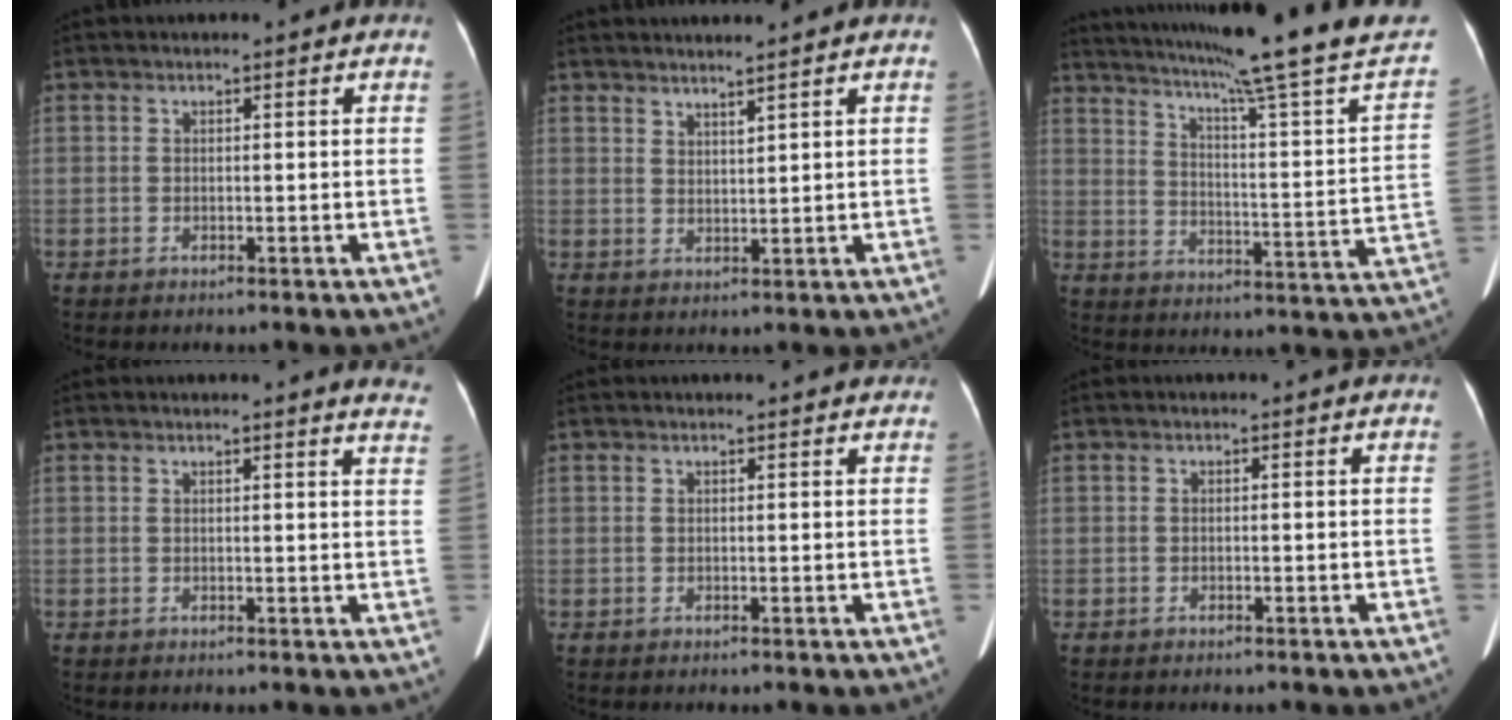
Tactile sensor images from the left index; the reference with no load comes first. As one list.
[{"total": 2.1, "force": [1.9, -0.4, 0.8], "torque": [-0.017, -0.007, 0.041]}, {"total": 25.7, "force": [21.3, -1.5, 14.4], "torque": [-0.234, -0.057, 0.280]}, {"total": 5.9, "force": [5.7, -0.2, 1.7], "torque": [-0.011, -0.031, 0.034]}, {"total": 4.2, "force": [4.0, 0.8, 1.2], "torque": [-0.013, 0.013, 0.037]}, {"total": 0.0}]